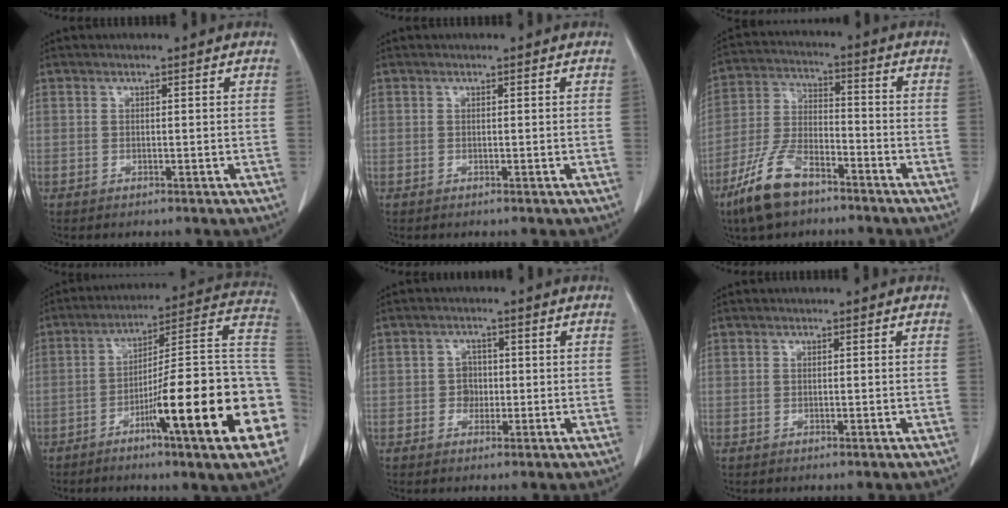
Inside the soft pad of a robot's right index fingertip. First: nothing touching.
{"total": 0.0}
{"total": 11.2, "force": [-7.6, 4.4, 7.0], "torque": [-0.157, -0.008, -0.150]}
{"total": 23.4, "force": [-7.7, 1.1, 22.1], "torque": [-0.231, 0.008, -0.117]}
{"total": 2.4, "force": [-0.4, 2.2, 1.0], "torque": [-0.009, 0.007, -0.006]}
{"total": 0.0}